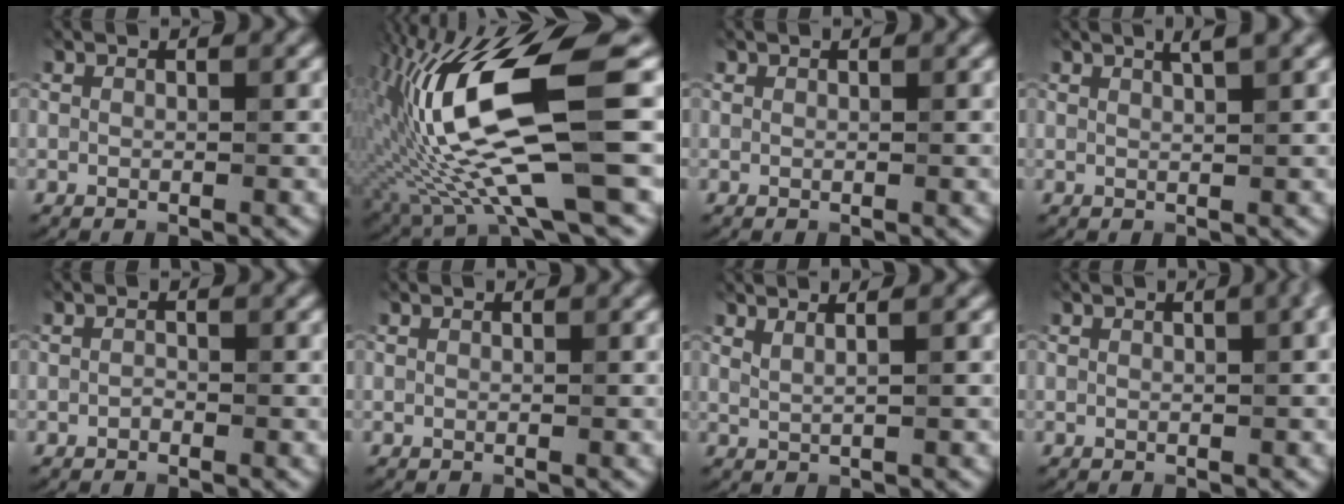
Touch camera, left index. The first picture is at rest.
{"total": 14.1, "force": [-2.1, 3.4, 13.5], "torque": [-0.262, 0.009, -0.029]}
{"total": 0.0}
{"total": 1.9, "force": [1.3, 0.2, 1.3], "torque": [-0.009, 0.010, 0.010]}
{"total": 0.6, "force": [-0.5, -0.1, -0.3], "torque": [0.001, 0.001, -0.003]}
{"total": 0.0}
{"total": 2.6, "force": [1.8, 1.1, 1.6], "torque": [-0.006, 0.013, 0.004]}
{"total": 4.8, "force": [1.7, 2.5, 3.7], "torque": [-0.009, 0.046, -0.003]}